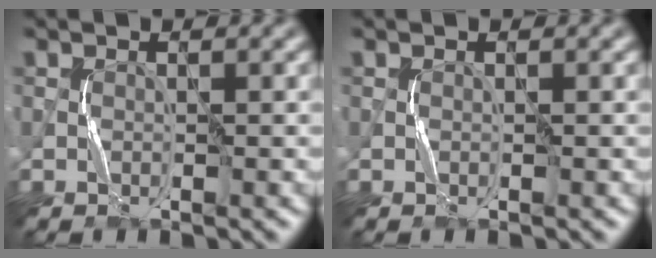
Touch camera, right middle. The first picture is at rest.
{"total": 0.0}